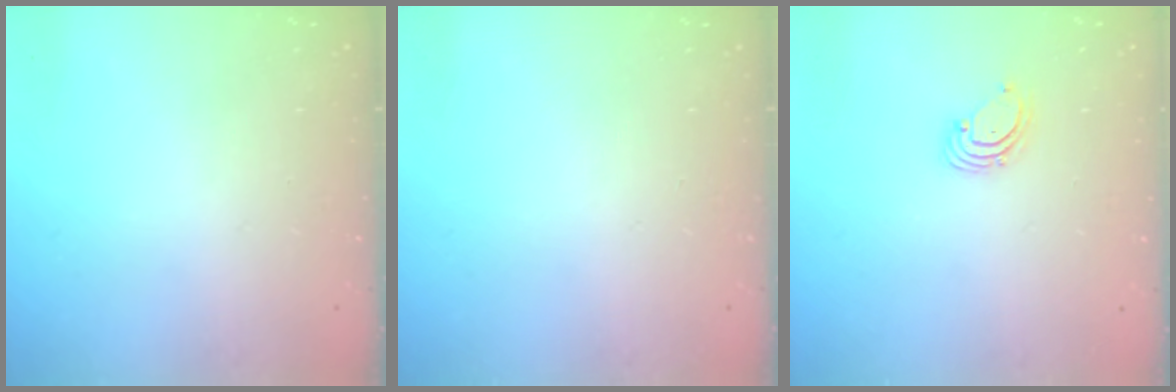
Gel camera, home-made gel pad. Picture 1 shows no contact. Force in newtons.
{"total": 0.0}
{"total": 1.6, "press": 1.6, "slide": 0.1}